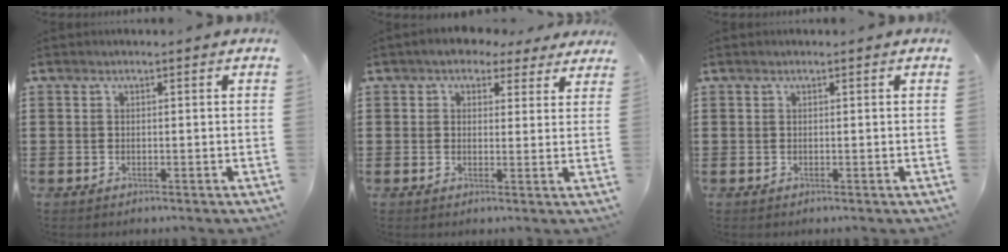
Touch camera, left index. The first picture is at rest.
{"total": 3.6, "force": [3.0, 1.8, 0.8], "torque": [-0.021, -0.003, 0.053]}
{"total": 0.0}